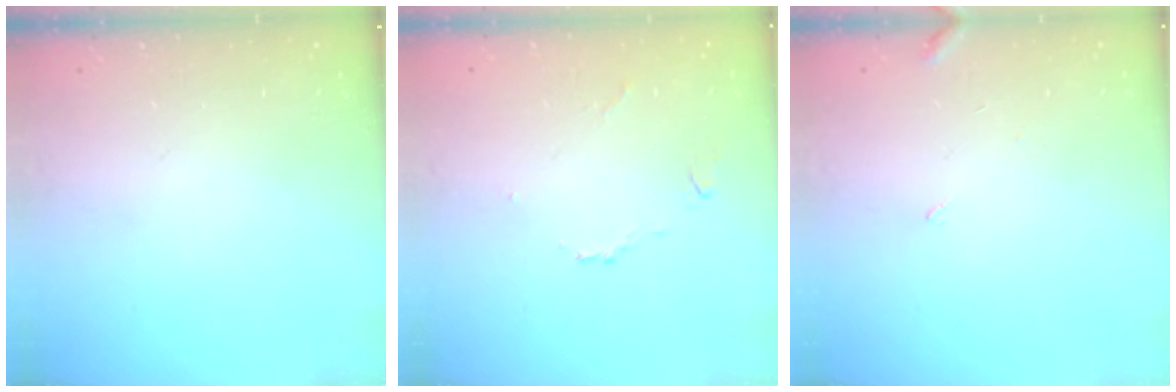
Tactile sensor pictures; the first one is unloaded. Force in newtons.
{"total": 3.2, "press": 3.2, "slide": 0.6}
{"total": 3.0, "press": 3.0, "slide": 0.2}